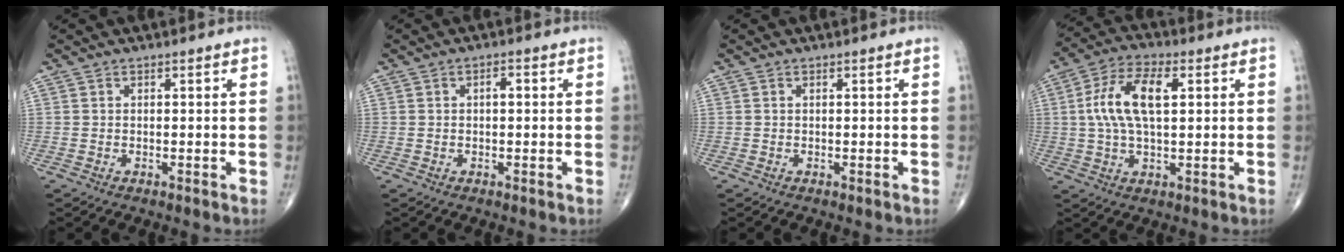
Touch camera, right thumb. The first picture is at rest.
{"total": 1.6, "force": [0.1, 0.8, 1.4], "torque": [-0.017, 0.003, -0.003]}
{"total": 0.0}
{"total": 11.6, "force": [2.1, 5.3, 10.1], "torque": [-0.203, 0.016, 0.038]}